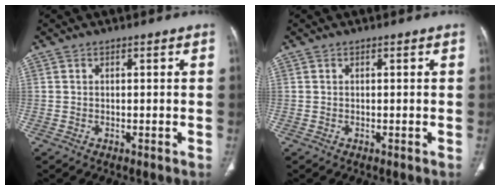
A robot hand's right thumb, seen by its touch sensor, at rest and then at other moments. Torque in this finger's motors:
{"motor_torque": [0.00, 0.00, 0.16, 0.16, 0.00]}